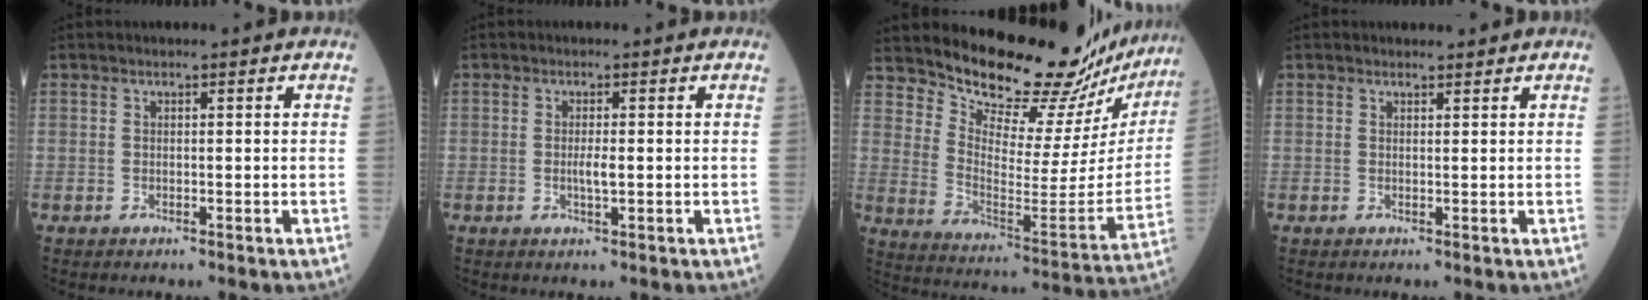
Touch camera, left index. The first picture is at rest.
{"total": 1.8, "force": [-0.4, 0.3, 1.8], "torque": [-0.037, -0.004, -0.005]}
{"total": 22.1, "force": [21.1, 3.3, 5.9], "torque": [-0.100, -0.122, 0.279]}
{"total": 0.7, "force": [0.7, 0.3, -0.1], "torque": [-0.009, -0.005, 0.010]}